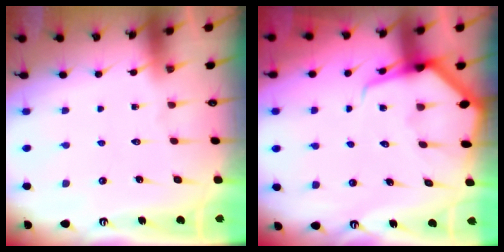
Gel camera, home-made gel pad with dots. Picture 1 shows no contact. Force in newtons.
{"total": 6.8, "press": 6.7, "slide": 0.8}